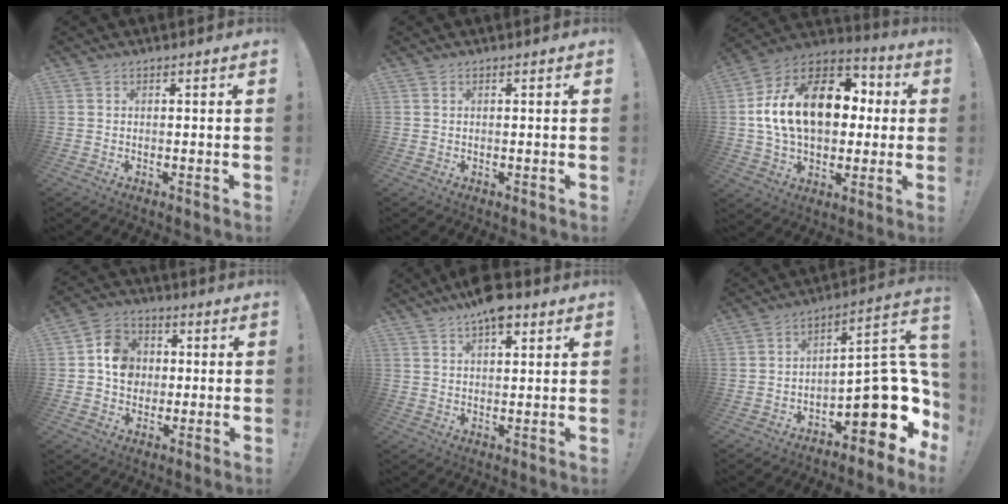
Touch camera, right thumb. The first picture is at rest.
{"total": 0.0}
{"total": 22.4, "force": [3.5, 14.7, 16.6], "torque": [-0.273, 0.009, 0.073]}
{"total": 10.4, "force": [0.7, 9.2, 4.8], "torque": [-0.067, 0.015, 0.022]}
{"total": 7.8, "force": [5.1, 3.2, 4.9], "torque": [-0.066, -0.028, 0.087]}
{"total": 15.2, "force": [-4.2, 7.3, 12.7], "torque": [-0.142, 0.012, -0.058]}